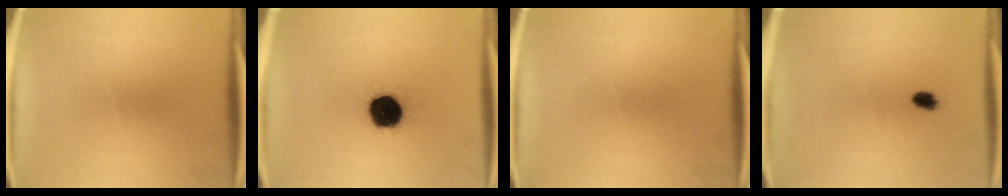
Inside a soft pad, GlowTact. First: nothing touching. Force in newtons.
{"total": 14.8}
{"total": 0.0}
{"total": 2.7}